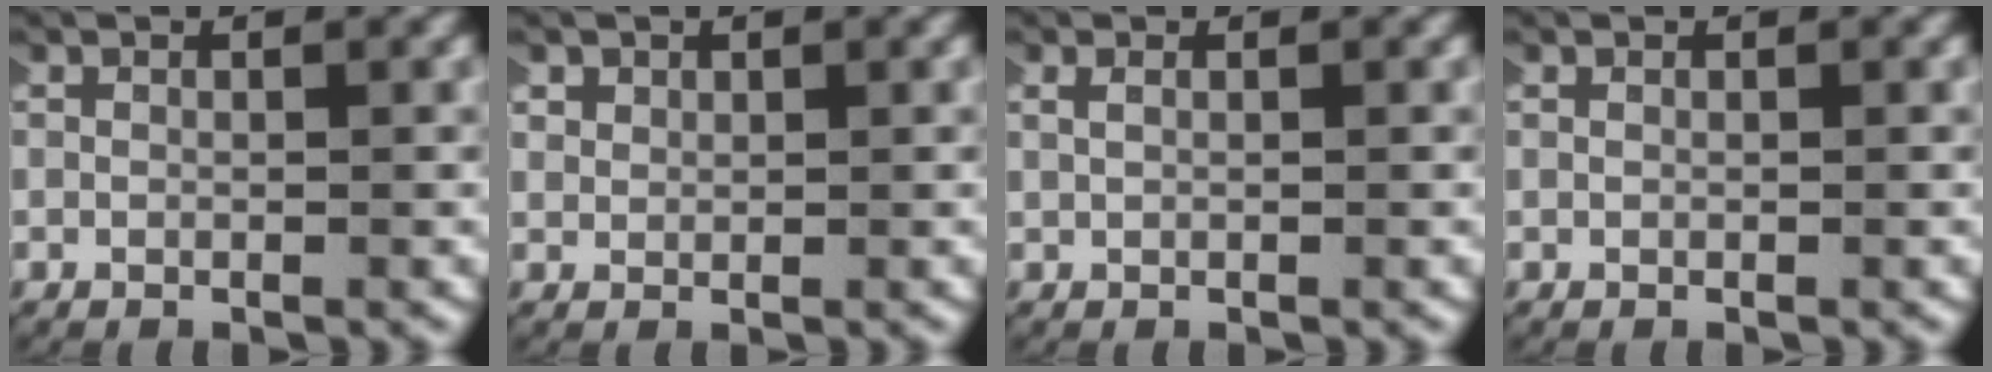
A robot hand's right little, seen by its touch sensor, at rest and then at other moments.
{"total": 1.2, "force": [0.7, 0.9, 0.4], "torque": [-0.018, -0.003, 0.014]}
{"total": 0.9, "force": [0.6, 0.2, 0.7], "torque": [-0.011, 0.002, 0.013]}
{"total": 0.0}